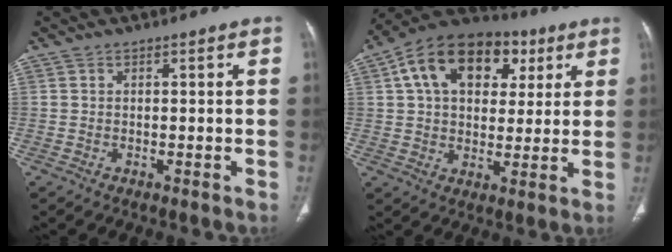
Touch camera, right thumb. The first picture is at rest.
{"total": 19.5, "force": [6.9, 13.0, 12.8], "torque": [-0.179, 0.017, 0.102]}